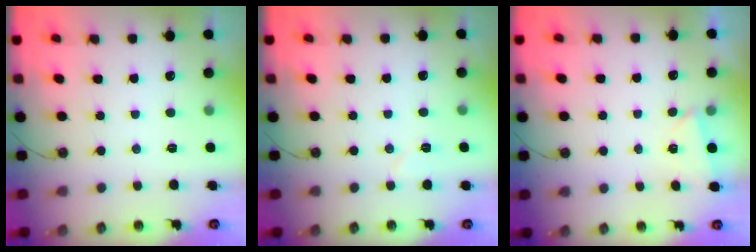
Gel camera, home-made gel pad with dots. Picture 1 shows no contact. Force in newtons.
{"total": 4.9, "press": 4.3, "slide": 2.3}
{"total": 2.8, "press": 1.9, "slide": 2.0}